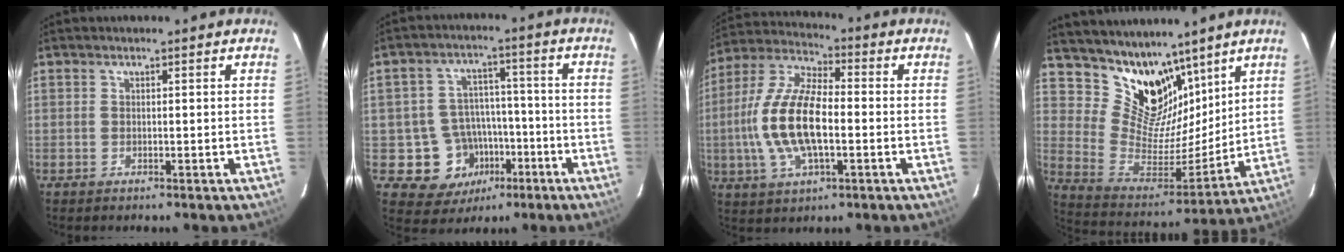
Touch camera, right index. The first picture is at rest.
{"total": 10.9, "force": [-4.4, 9.5, 2.9], "torque": [-0.066, 0.037, -0.045]}
{"total": 15.4, "force": [-2.2, 6.3, 13.9], "torque": [-0.287, 0.004, -0.044]}
{"total": 15.7, "force": [11.6, 8.9, 5.7], "torque": [-0.118, -0.013, 0.221]}